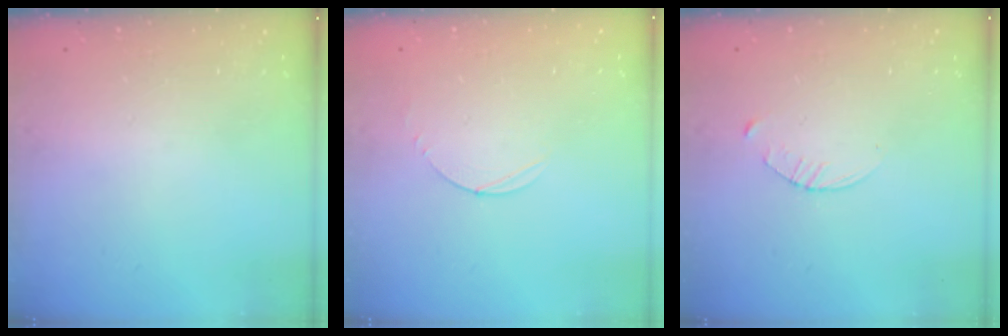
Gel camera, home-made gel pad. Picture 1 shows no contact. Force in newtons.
{"total": 3.0, "press": 3.0, "slide": 0.3}
{"total": 2.9, "press": 2.9, "slide": 0.4}